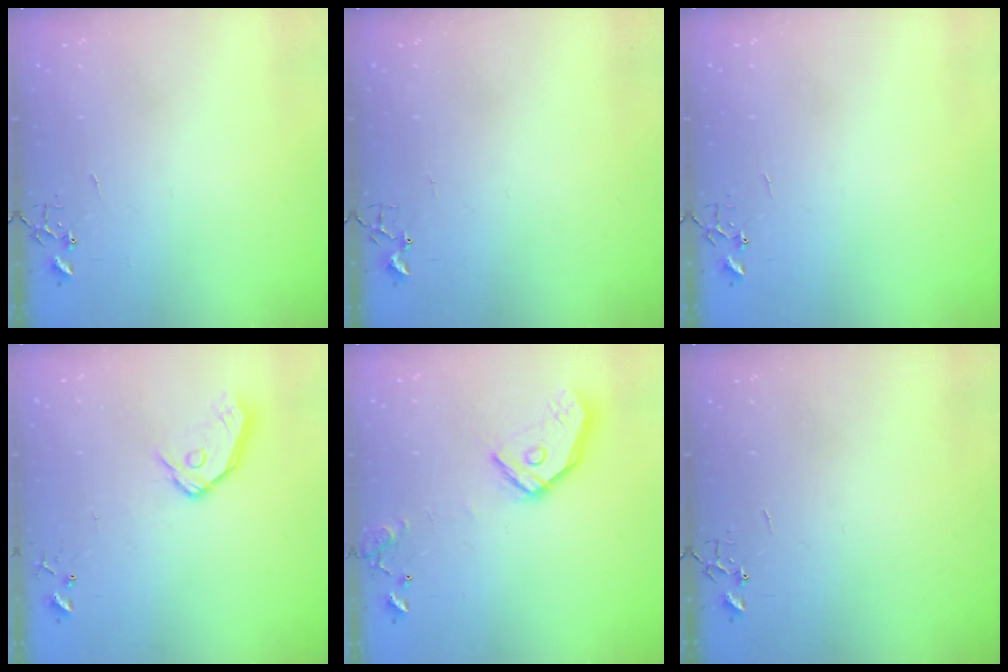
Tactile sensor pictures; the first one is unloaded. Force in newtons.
{"total": 3.0, "press": 2.9, "slide": 0.4}
{"total": 0.0}
{"total": 11.5, "press": 11.4, "slide": 1.7}
{"total": 15.9, "press": 15.7, "slide": 2.6}
{"total": 0.0}